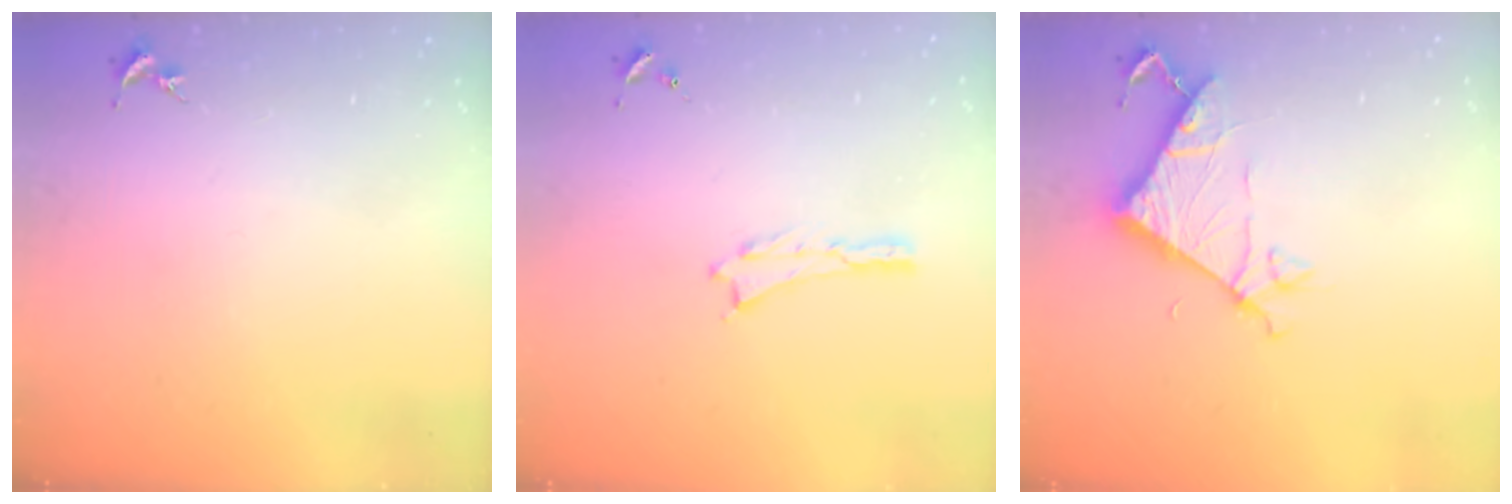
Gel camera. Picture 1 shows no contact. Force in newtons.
{"total": 0.0}
{"total": 7.2, "press": 7.2, "slide": 0.4}